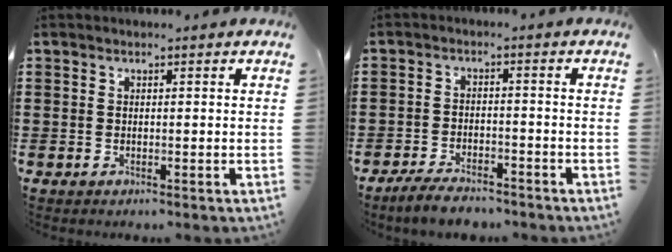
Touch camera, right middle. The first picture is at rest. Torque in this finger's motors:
{"motor_torque": [0.05, -0.01, 0.26, 0.05]}